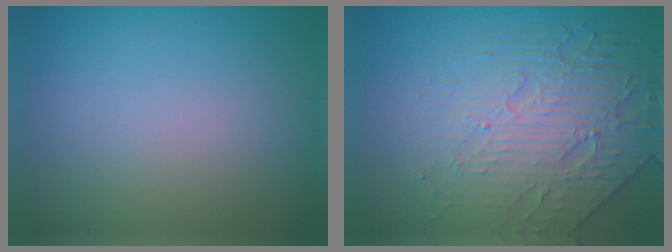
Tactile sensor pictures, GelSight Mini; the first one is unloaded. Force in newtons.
{"total": 6.0, "press": 4.9, "slide": 3.5}